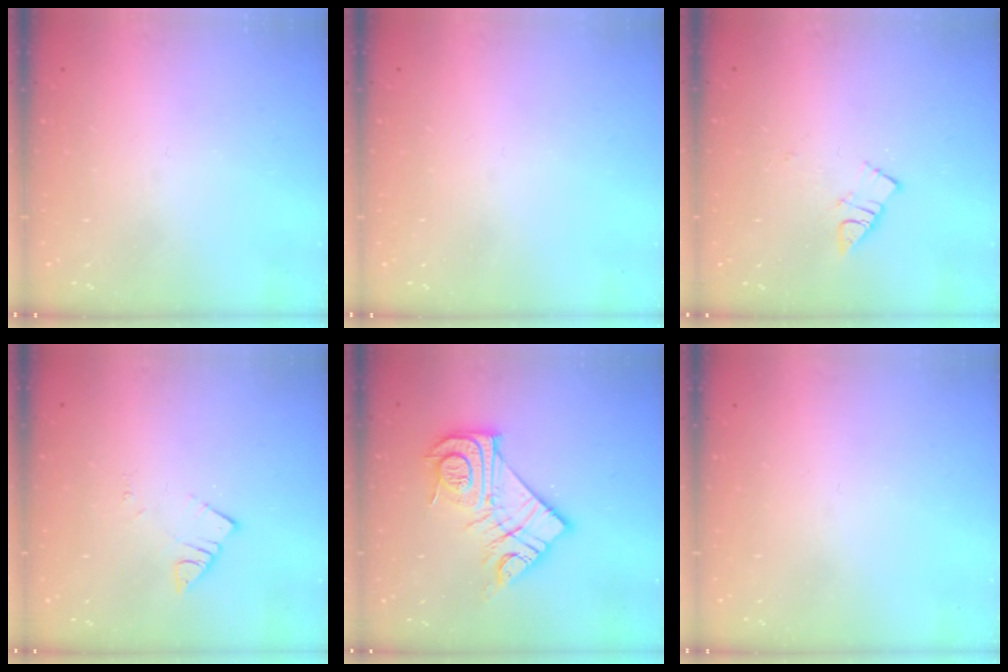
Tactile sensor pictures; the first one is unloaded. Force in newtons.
{"total": 0.0}
{"total": 4.8, "press": 4.7, "slide": 0.8}
{"total": 3.5, "press": 3.5, "slide": 0.2}
{"total": 16.9, "press": 16.9, "slide": 1.5}
{"total": 0.0}